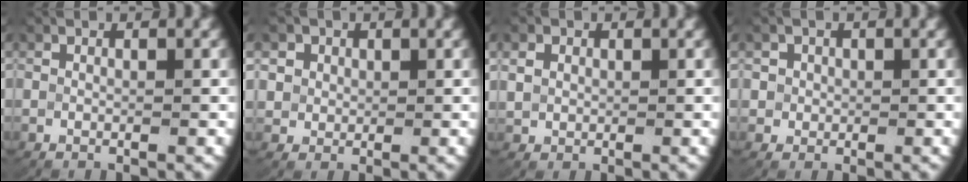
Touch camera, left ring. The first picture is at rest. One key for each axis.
{"total": 4.0, "fx": 1.3, "fy": 3.5, "fz": 1.5, "tx": -0.046, "ty": -0.008, "tz": 0.027}
{"total": 2.0, "fx": 0.6, "fy": 1.7, "fz": 0.9, "tx": -0.026, "ty": -0.004, "tz": 0.019}
{"total": 3.2, "fx": 0.7, "fy": 3.0, "fz": 1.0, "tx": -0.026, "ty": 0.000, "tz": 0.009}